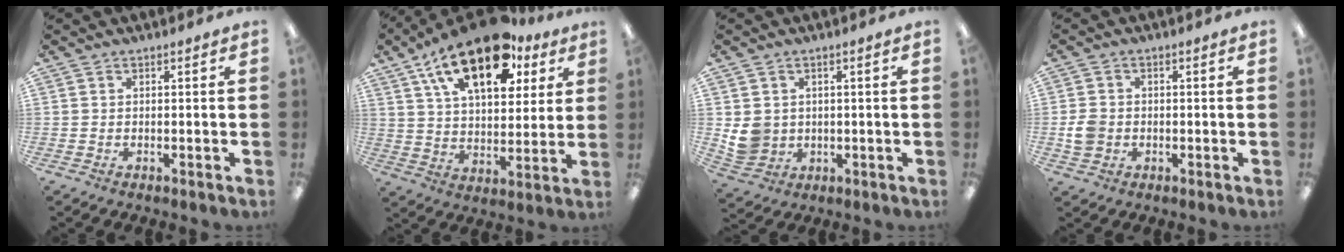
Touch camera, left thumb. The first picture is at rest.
{"total": 21.3, "force": [12.8, 10.1, 13.7], "torque": [-0.227, -0.050, 0.216]}
{"total": 5.8, "force": [1.0, 5.5, 1.7], "torque": [-0.033, 0.006, 0.024]}
{"total": 4.2, "force": [-0.7, 3.7, 2.0], "torque": [-0.034, 0.002, -0.013]}